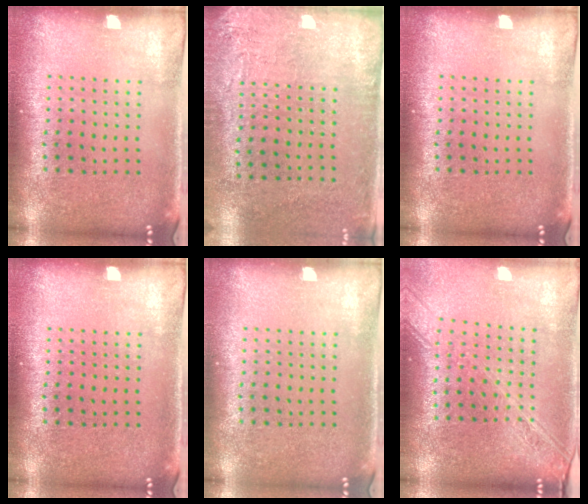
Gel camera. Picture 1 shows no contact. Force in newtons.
{"total": 2.8, "press": 2.3, "slide": 1.5}
{"total": 0.0}
{"total": 0.0}
{"total": 0.0}
{"total": 2.2, "press": 1.9, "slide": 1.2}